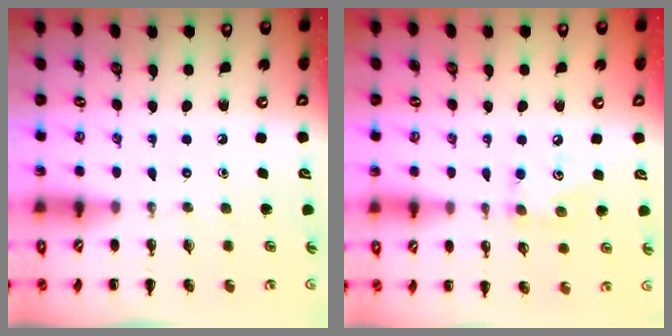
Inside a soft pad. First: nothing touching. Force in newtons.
{"total": 5.0, "press": 5.0, "slide": 0.5}